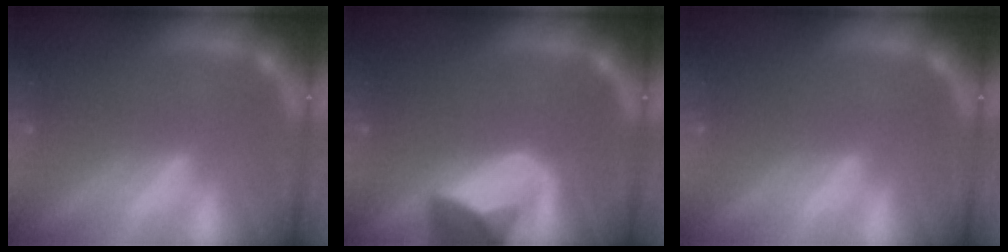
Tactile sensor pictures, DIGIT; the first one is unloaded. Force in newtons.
{"total": 8.4}
{"total": 0.0}